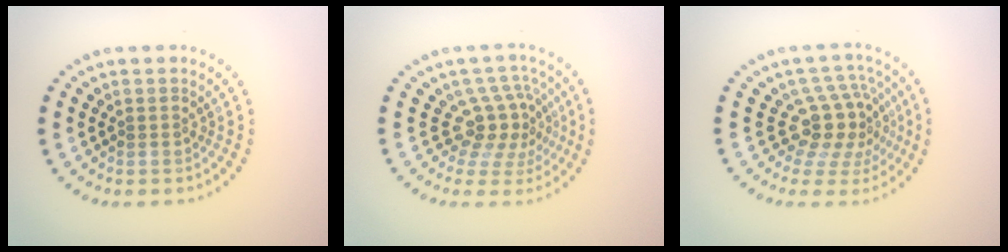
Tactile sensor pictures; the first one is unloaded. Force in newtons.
{"total": 3.7, "press": 2.7, "slide": 2.6}
{"total": 4.6, "press": 3.5, "slide": 3.0}